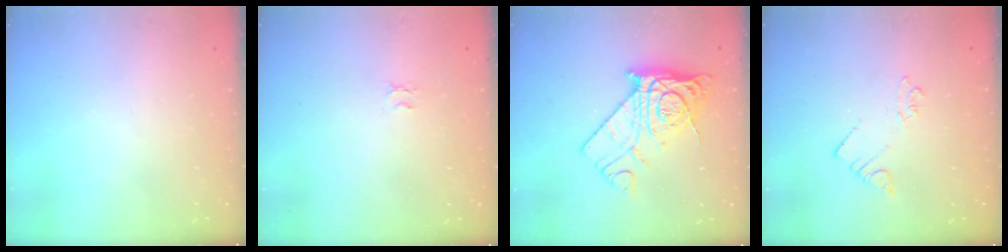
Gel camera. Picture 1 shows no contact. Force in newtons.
{"total": 1.9, "press": 1.9, "slide": 0.2}
{"total": 13.4, "press": 13.3, "slide": 1.4}
{"total": 2.0, "press": 2.0, "slide": 0.2}